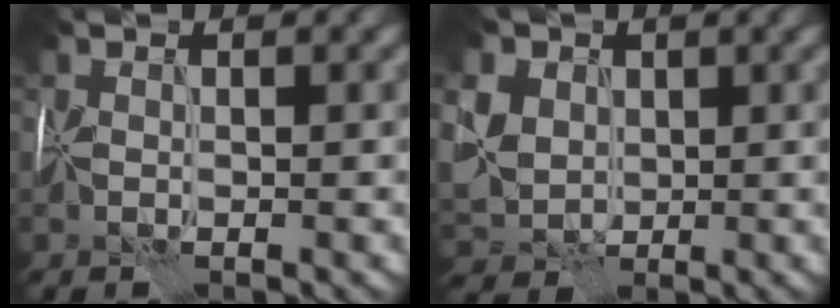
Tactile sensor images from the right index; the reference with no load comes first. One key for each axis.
{"total": 7.3, "fx": 2.0, "fy": 6.0, "fz": 3.6, "tx": -0.099, "ty": 0.024, "tz": 0.025}